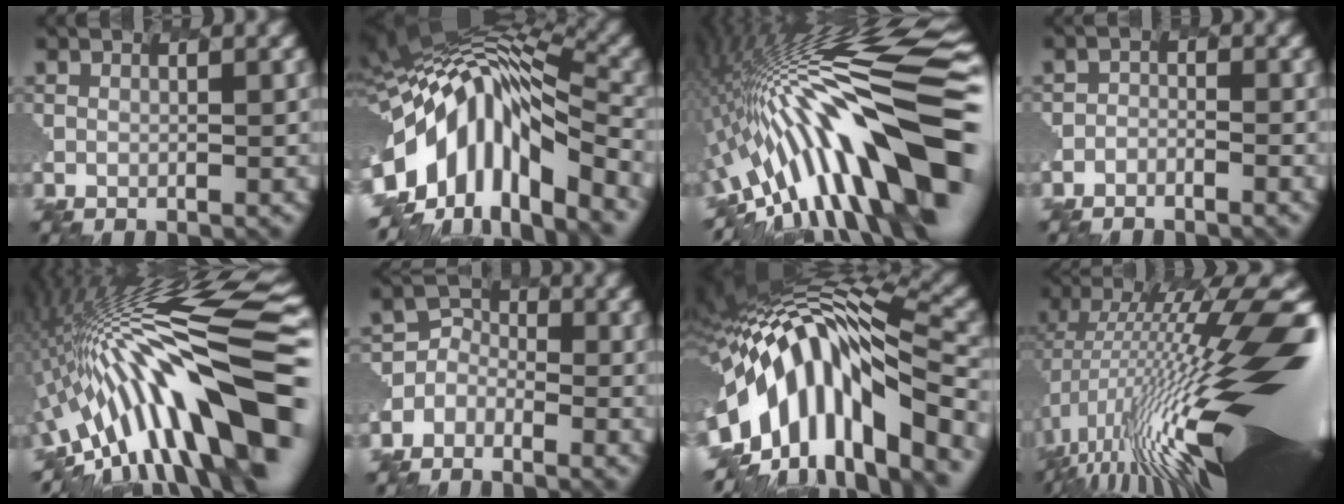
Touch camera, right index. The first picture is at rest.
{"total": 11.0, "force": [-4.6, 5.3, 8.5], "torque": [-0.170, 0.011, -0.085]}
{"total": 14.8, "force": [-4.0, 3.5, 13.8], "torque": [-0.219, 0.051, -0.094]}
{"total": 2.4, "force": [-1.3, -0.4, -2.0], "torque": [0.011, -0.002, -0.030]}
{"total": 13.7, "force": [-4.6, 3.1, 12.5], "torque": [-0.204, 0.046, -0.096]}
{"total": 2.4, "force": [-1.8, 1.2, -1.1], "torque": [0.005, 0.004, -0.046]}
{"total": 10.9, "force": [-5.2, 5.0, 8.2], "torque": [-0.151, 0.020, -0.091]}
{"total": 17.4, "force": [-0.7, 3.9, 17.0], "torque": [-0.291, 0.018, -0.023]}